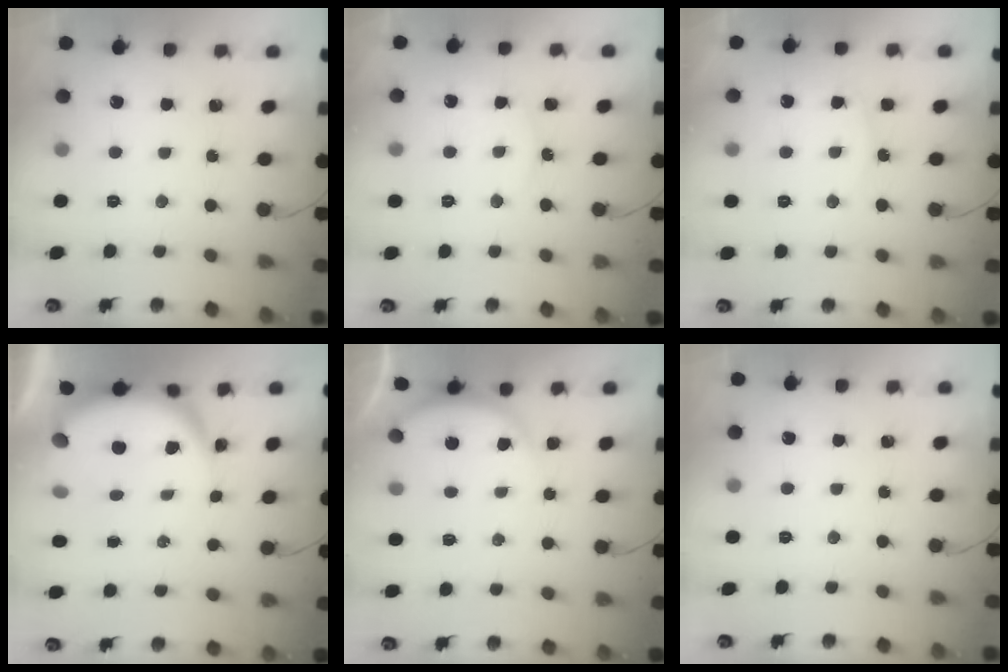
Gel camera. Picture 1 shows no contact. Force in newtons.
{"total": 6.4, "press": 6.4, "slide": 0.6}
{"total": 7.2, "press": 7.2, "slide": 0.4}
{"total": 6.8, "press": 6.7, "slide": 0.9}
{"total": 4.1, "press": 4.0, "slide": 0.5}
{"total": 0.0}